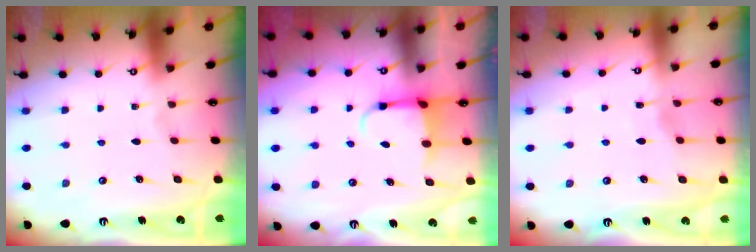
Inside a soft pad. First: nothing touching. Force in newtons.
{"total": 3.9, "press": 3.7, "slide": 1.0}
{"total": 2.6, "press": 2.6, "slide": 0.3}